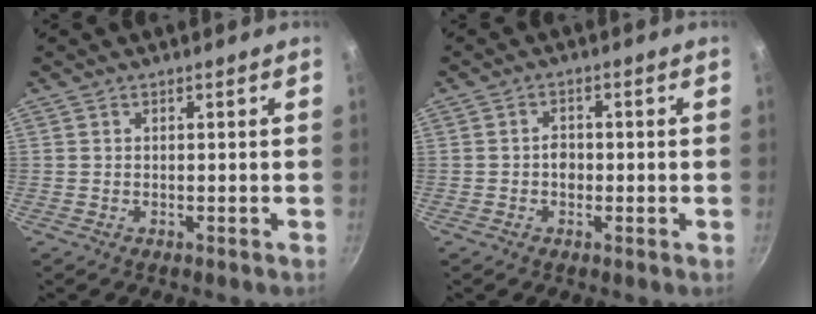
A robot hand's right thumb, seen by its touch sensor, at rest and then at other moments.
{"total": 2.6, "force": [-0.4, 2.0, 1.6], "torque": [-0.014, 0.008, -0.008]}